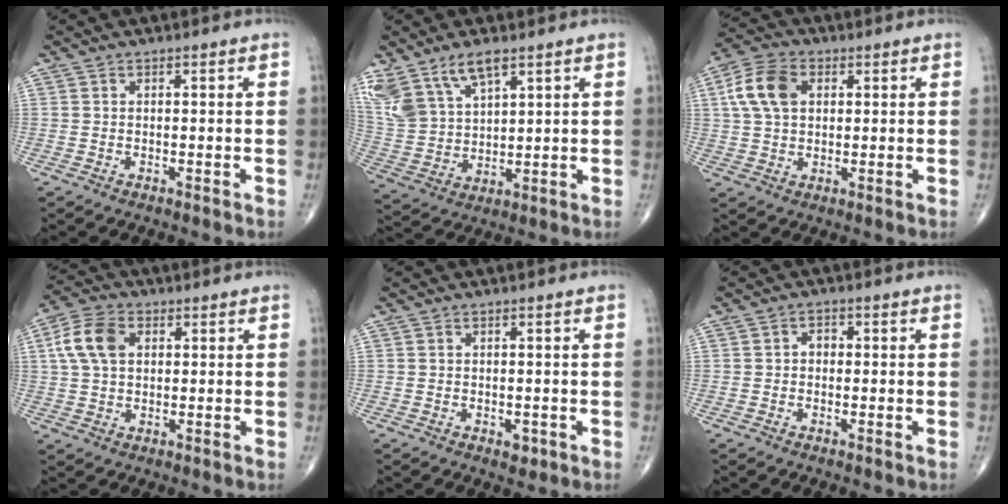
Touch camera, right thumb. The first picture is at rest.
{"total": 12.6, "force": [8.2, 5.8, 7.6], "torque": [-0.148, -0.024, 0.177]}
{"total": 9.3, "force": [2.3, 6.2, 6.5], "torque": [-0.124, 0.012, 0.040]}
{"total": 8.5, "force": [2.1, 5.7, 6.0], "torque": [-0.118, 0.012, 0.036]}
{"total": 1.7, "force": [-0.6, 1.2, 1.2], "torque": [-0.008, -0.001, -0.004]}
{"total": 2.0, "force": [-0.1, 1.6, 1.2], "torque": [-0.008, 0.009, -0.007]}